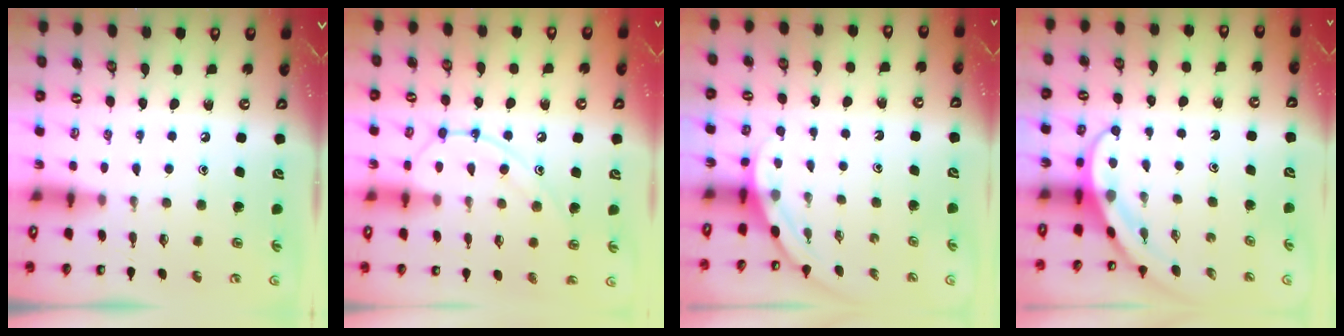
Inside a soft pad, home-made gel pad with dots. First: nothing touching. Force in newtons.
{"total": 11.2, "press": 11.1, "slide": 0.7}
{"total": 3.3, "press": 3.2, "slide": 0.2}
{"total": 4.0, "press": 4.0, "slide": 0.3}